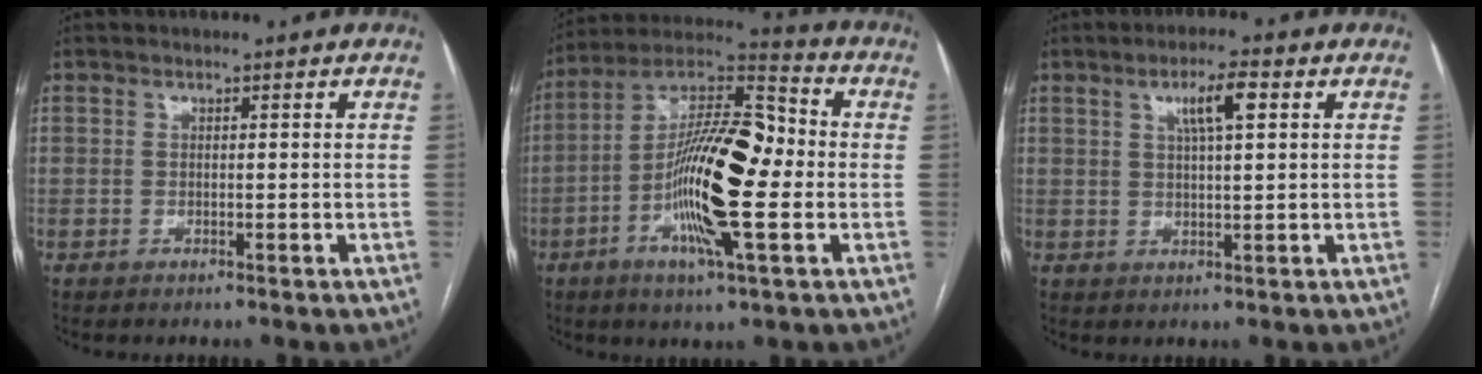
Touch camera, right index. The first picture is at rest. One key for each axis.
{"total": 18.0, "fx": -2.8, "fy": 3.5, "fz": 17.4, "tx": -0.320, "ty": 0.013, "tz": -0.055}
{"total": 5.1, "fx": 2.0, "fy": 0.6, "fz": 4.6, "tx": -0.084, "ty": 0.007, "tz": 0.036}